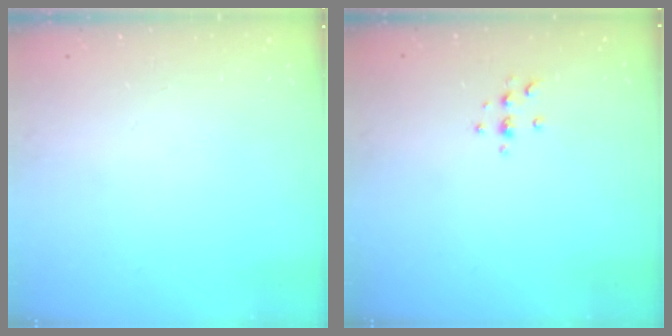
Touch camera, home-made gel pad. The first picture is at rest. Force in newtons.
{"total": 2.9, "press": 2.9, "slide": 0.4}